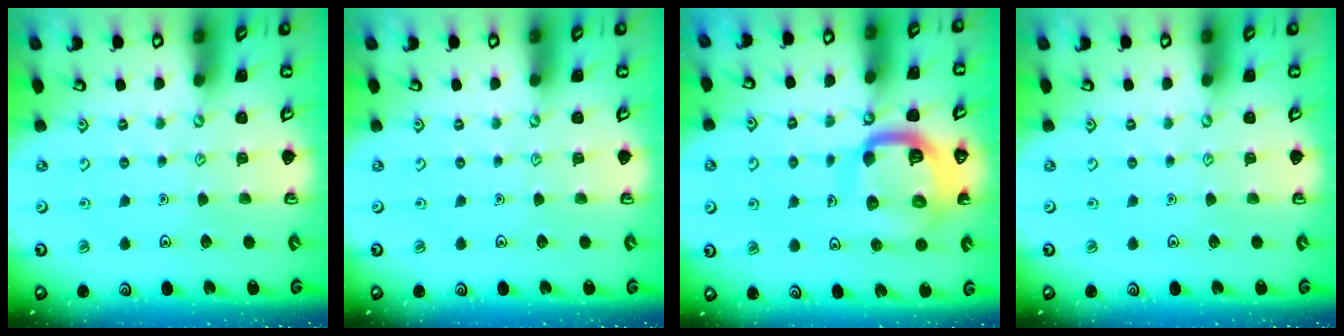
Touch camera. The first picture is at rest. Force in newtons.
{"total": 0.0}
{"total": 13.8, "press": 13.7, "slide": 1.6}
{"total": 0.0}